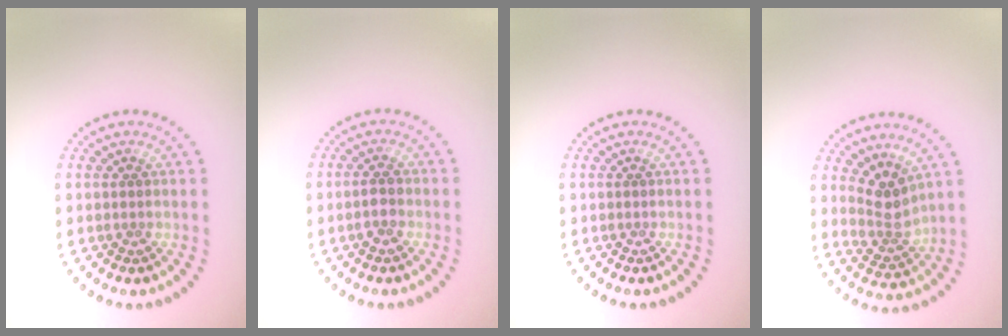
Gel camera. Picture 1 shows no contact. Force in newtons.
{"total": 1.5, "press": 1.5, "slide": 0.3}
{"total": 0.0}
{"total": 3.0, "press": 2.3, "slide": 1.9}